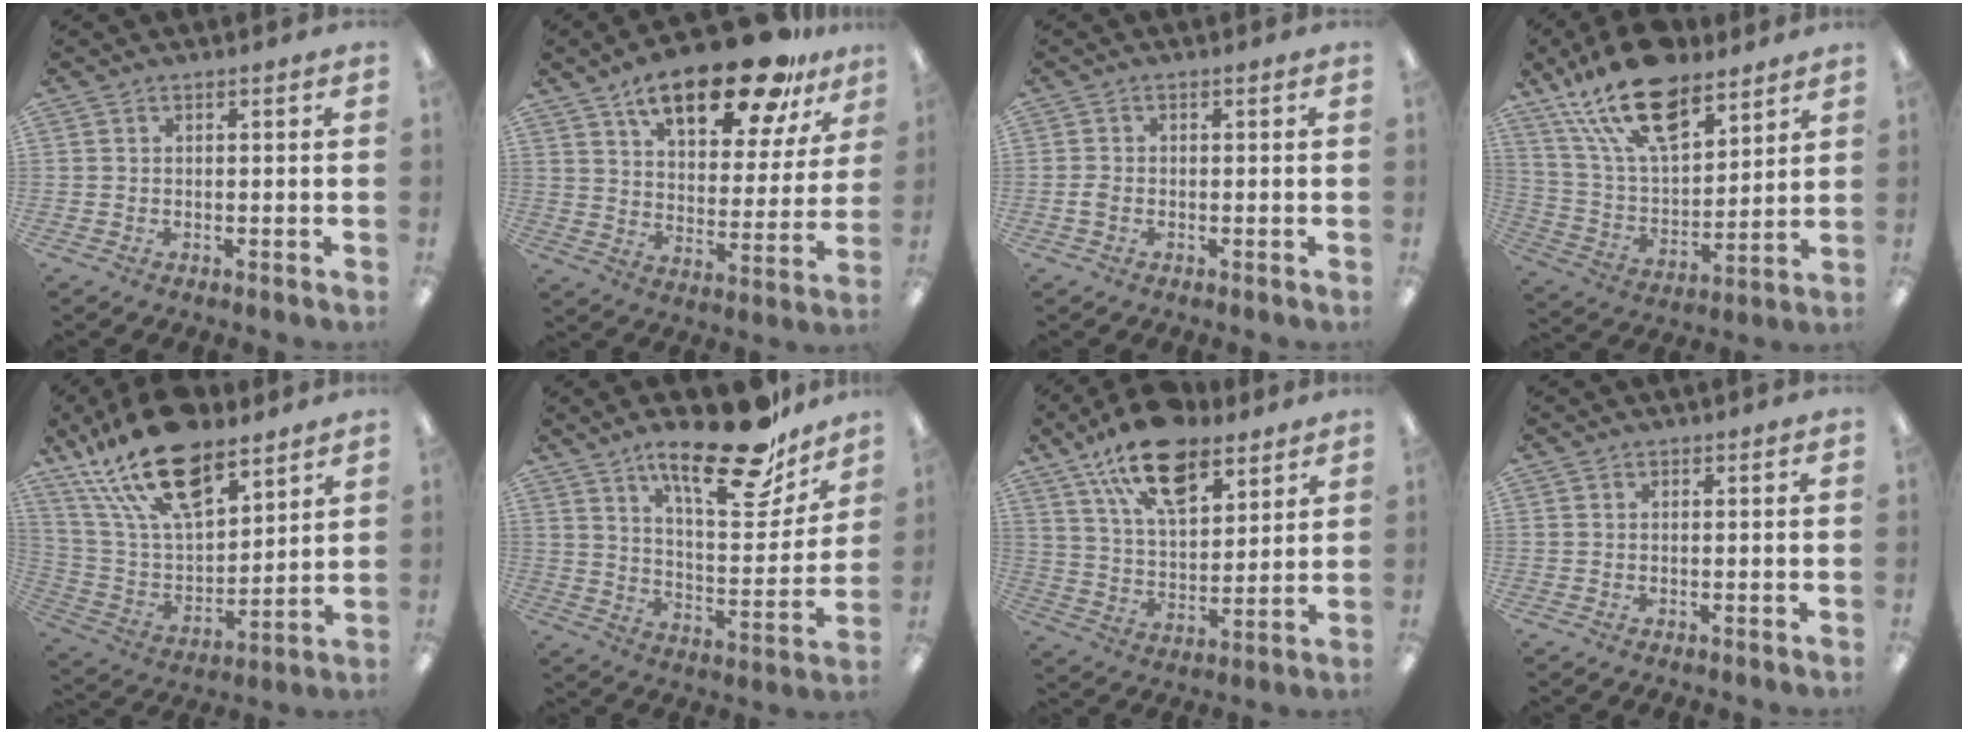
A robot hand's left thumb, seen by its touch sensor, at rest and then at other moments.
{"total": 21.9, "force": [14.6, 8.3, 14.0], "torque": [-0.214, -0.078, 0.241]}
{"total": 1.8, "force": [-0.5, 1.2, 1.2], "torque": [-0.028, 0.000, -0.011]}
{"total": 20.4, "force": [13.5, 9.3, 12.1], "torque": [-0.229, -0.065, 0.239]}
{"total": 21.4, "force": [14.4, 9.5, 12.8], "torque": [-0.252, -0.073, 0.254]}
{"total": 22.3, "force": [16.3, 7.0, 13.5], "torque": [-0.201, -0.110, 0.269]}
{"total": 17.6, "force": [11.8, 8.4, 10.0], "torque": [-0.173, -0.052, 0.209]}
{"total": 0.0}